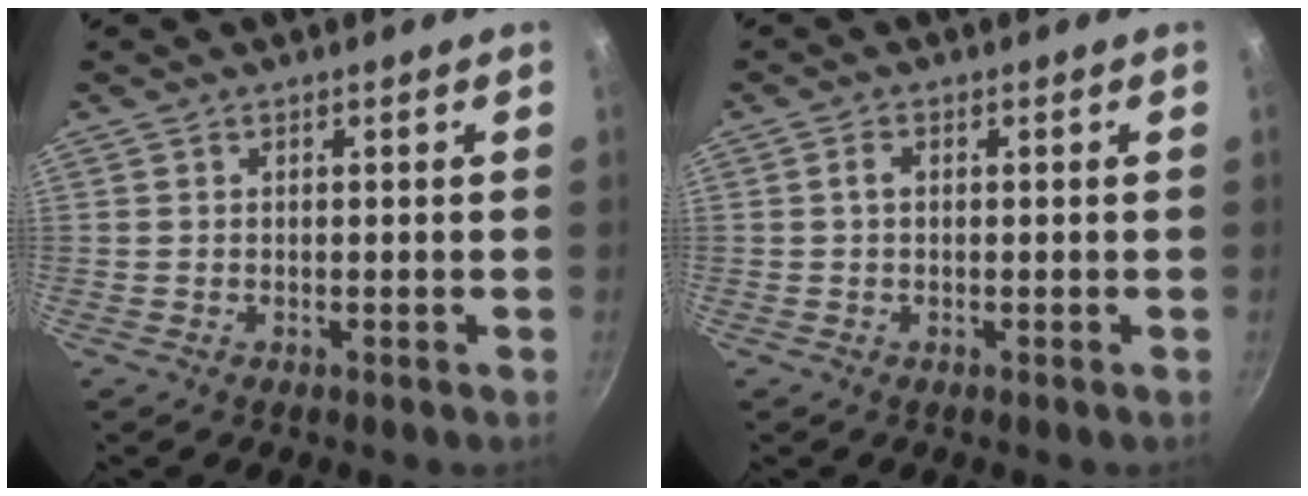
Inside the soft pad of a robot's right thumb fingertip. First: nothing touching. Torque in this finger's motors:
{"motor_torque": [-0.02, 0.24, 0.35, 0.09, 0.02]}